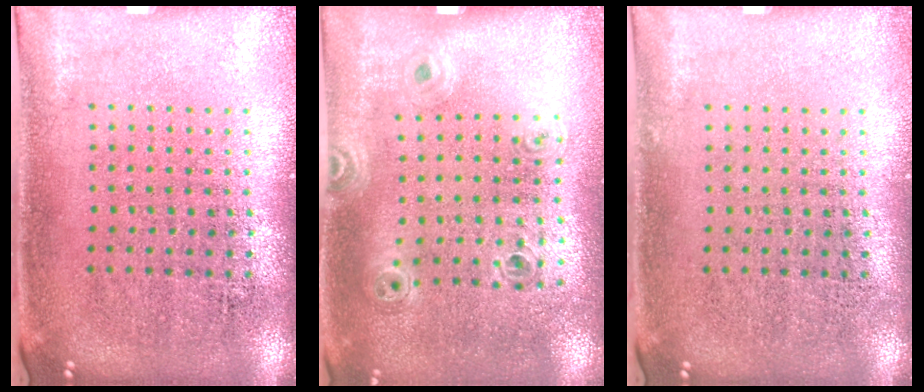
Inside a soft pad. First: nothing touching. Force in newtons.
{"total": 0.9, "press": 0.8, "slide": 0.3}
{"total": 0.0}